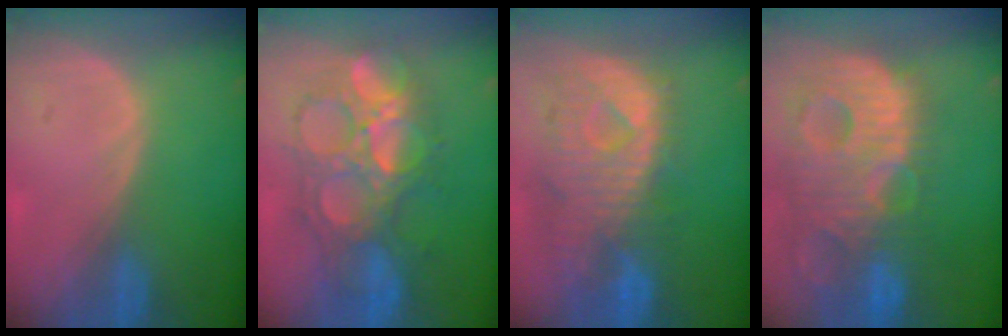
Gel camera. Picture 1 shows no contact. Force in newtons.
{"total": 10.2, "press": 10.1, "slide": 0.7}
{"total": 11.4, "press": 9.8, "slide": 5.8}
{"total": 14.0, "press": 12.1, "slide": 7.2}